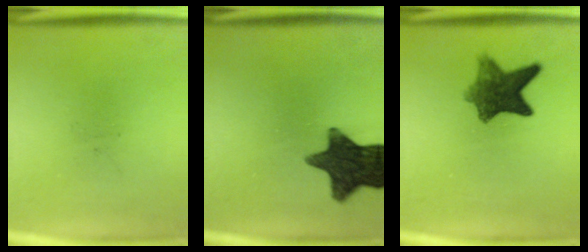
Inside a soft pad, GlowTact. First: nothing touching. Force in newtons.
{"total": 13.7}
{"total": 7.7}